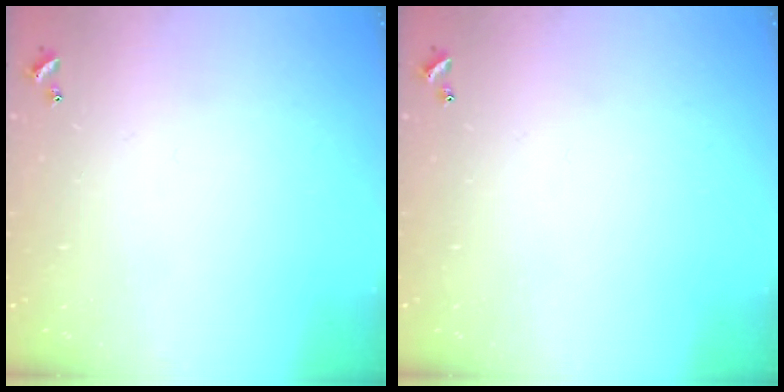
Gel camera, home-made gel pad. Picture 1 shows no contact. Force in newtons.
{"total": 0.0}